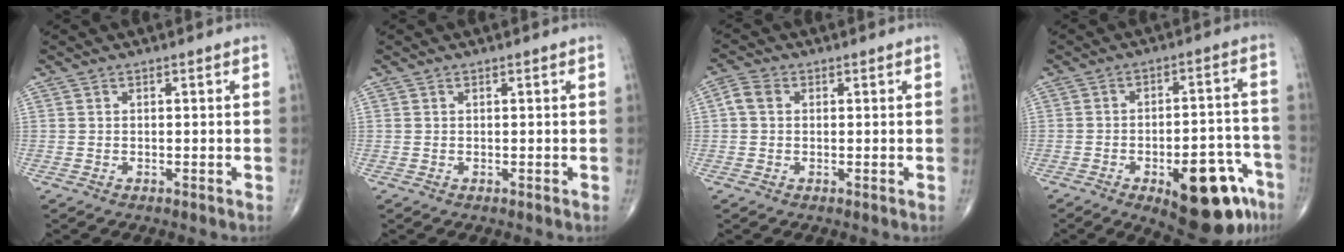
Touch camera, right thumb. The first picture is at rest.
{"total": 0.0}
{"total": 3.1, "force": [0.5, 2.4, 1.9], "torque": [-0.042, 0.011, 0.006]}
{"total": 18.2, "force": [-9.1, 7.1, 14.1], "torque": [-0.128, 0.051, -0.109]}